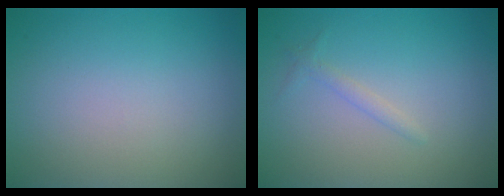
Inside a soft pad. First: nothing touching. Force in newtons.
{"total": 1.0, "press": 1.0, "slide": 0.0}